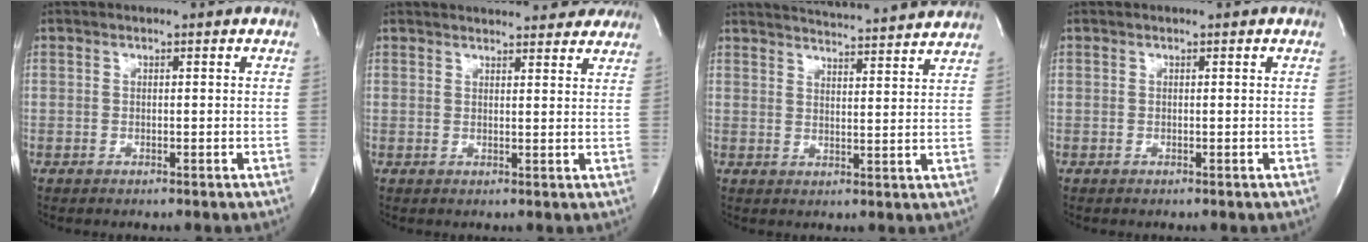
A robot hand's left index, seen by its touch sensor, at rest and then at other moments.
{"total": 16.3, "force": [15.3, 3.3, 4.7], "torque": [-0.060, 0.015, 0.178]}
{"total": 15.8, "force": [15.0, -0.1, 4.7], "torque": [-0.083, -0.015, 0.192]}
{"total": 0.0}